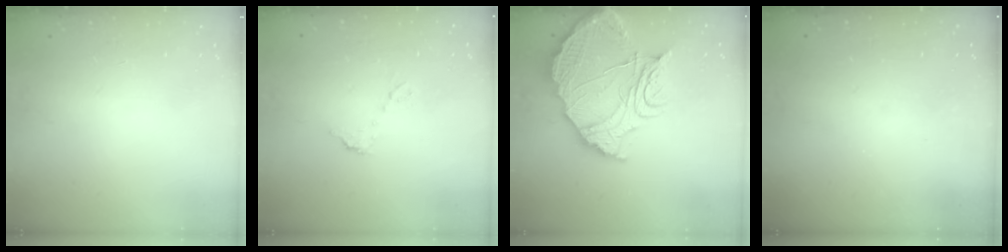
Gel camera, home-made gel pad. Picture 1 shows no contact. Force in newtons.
{"total": 5.0, "press": 4.9, "slide": 0.4}
{"total": 19.5, "press": 19.4, "slide": 2.1}
{"total": 3.0, "press": 3.0, "slide": 0.2}